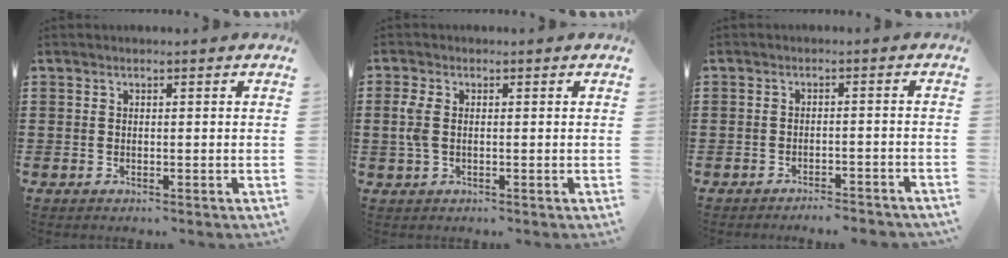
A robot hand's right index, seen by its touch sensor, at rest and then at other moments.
{"total": 3.3, "force": [0.0, 1.8, 2.8], "torque": [-0.077, -0.001, -0.007]}
{"total": 2.4, "force": [-2.3, -0.1, 0.3], "torque": [-0.010, 0.000, -0.050]}